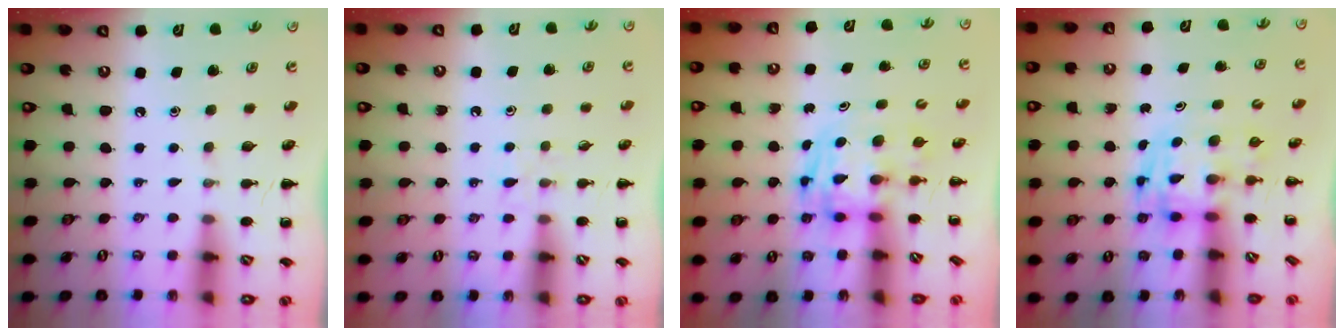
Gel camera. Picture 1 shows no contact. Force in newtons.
{"total": 4.5, "press": 4.1, "slide": 1.8}
{"total": 2.7, "press": 2.6, "slide": 0.5}
{"total": 3.6, "press": 3.5, "slide": 0.6}